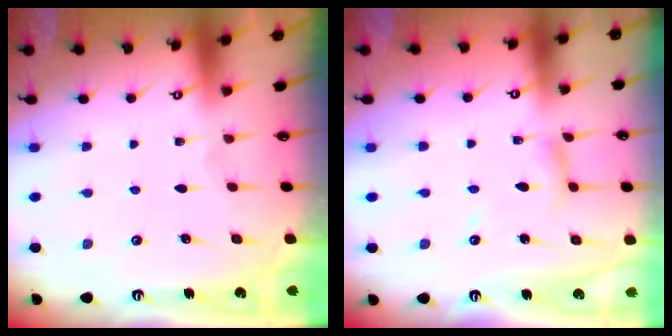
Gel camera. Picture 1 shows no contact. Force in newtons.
{"total": 6.0, "press": 6.0, "slide": 0.5}